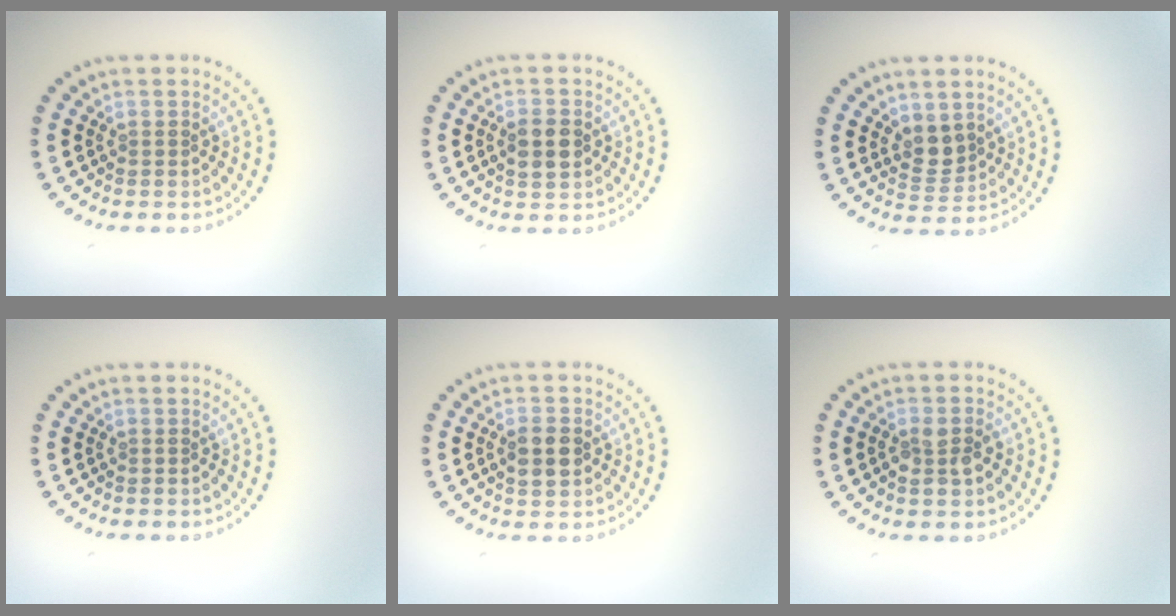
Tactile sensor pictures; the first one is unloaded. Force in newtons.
{"total": 2.8, "press": 2.8, "slide": 0.1}
{"total": 2.1, "press": 1.8, "slide": 1.2}
{"total": 0.0}
{"total": 2.8, "press": 2.8, "slide": 0.1}
{"total": 2.4, "press": 2.4, "slide": 0.5}